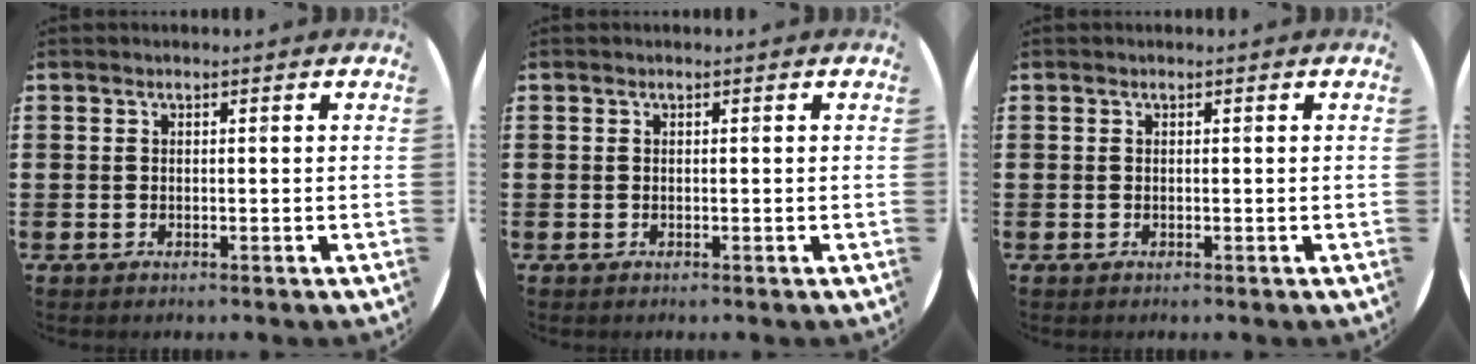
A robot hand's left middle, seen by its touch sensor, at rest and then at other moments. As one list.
[{"total": 0.0}, {"total": 0.0}]